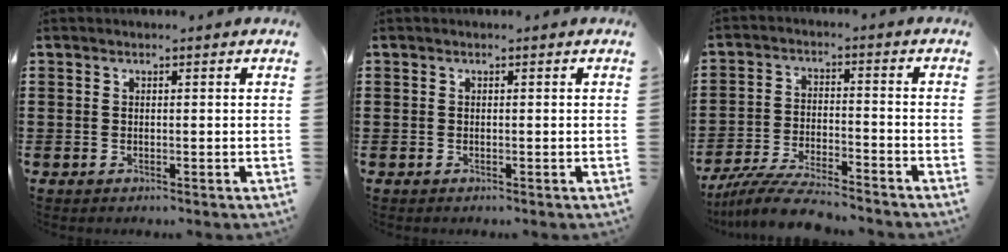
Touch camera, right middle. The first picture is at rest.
{"total": 0.0}
{"total": 7.5, "force": [-7.0, 0.8, 2.6], "torque": [-0.054, 0.002, -0.135]}